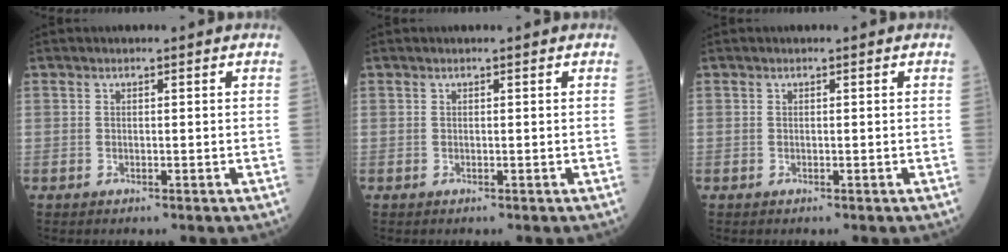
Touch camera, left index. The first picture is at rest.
{"total": 0.0}
{"total": 0.0}